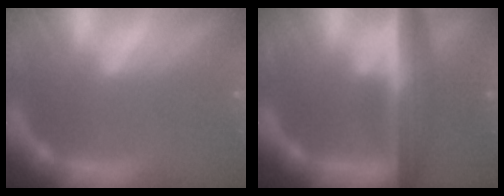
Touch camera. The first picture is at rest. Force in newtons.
{"total": 7.5}